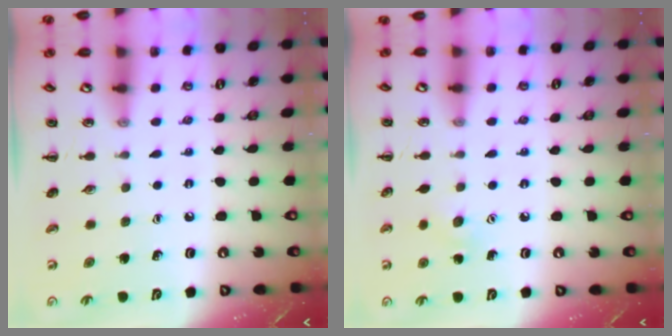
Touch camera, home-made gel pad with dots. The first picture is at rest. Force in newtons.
{"total": 5.6, "press": 5.4, "slide": 1.6}